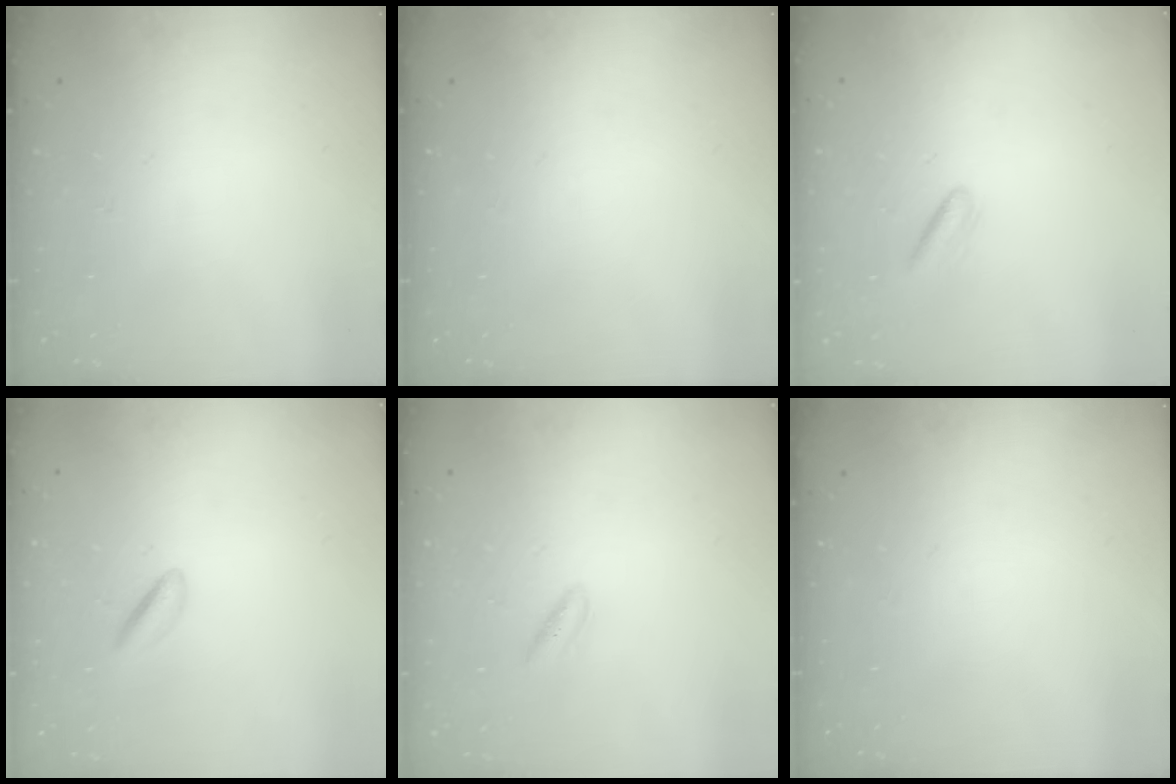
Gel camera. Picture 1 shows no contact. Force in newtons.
{"total": 0.0}
{"total": 2.7, "press": 2.5, "slide": 1.0}
{"total": 1.8, "press": 1.6, "slide": 0.9}
{"total": 3.0, "press": 2.9, "slide": 0.6}
{"total": 0.0}